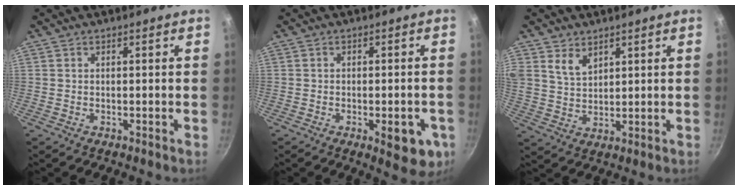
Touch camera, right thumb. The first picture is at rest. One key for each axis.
{"total": 7.6, "fx": -3.0, "fy": 3.1, "fz": 6.3, "tx": -0.061, "ty": 0.007, "tz": -0.030}
{"total": 4.9, "fx": 3.1, "fy": 3.0, "fz": 2.3, "tx": -0.026, "ty": -0.023, "tz": 0.067}